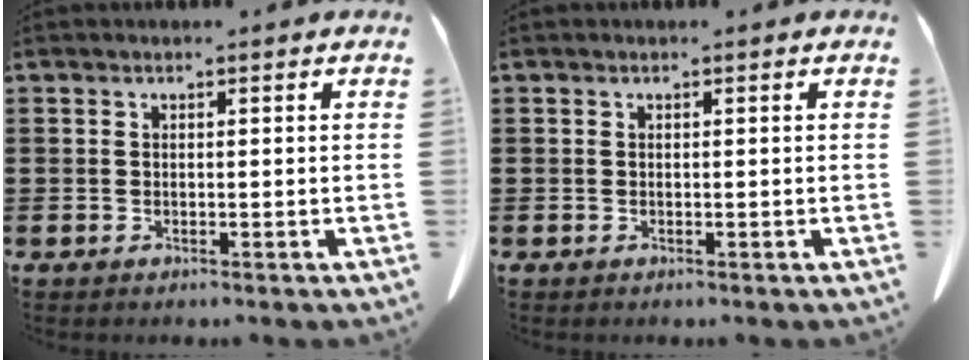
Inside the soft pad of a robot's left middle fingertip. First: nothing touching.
{"total": 0.0}